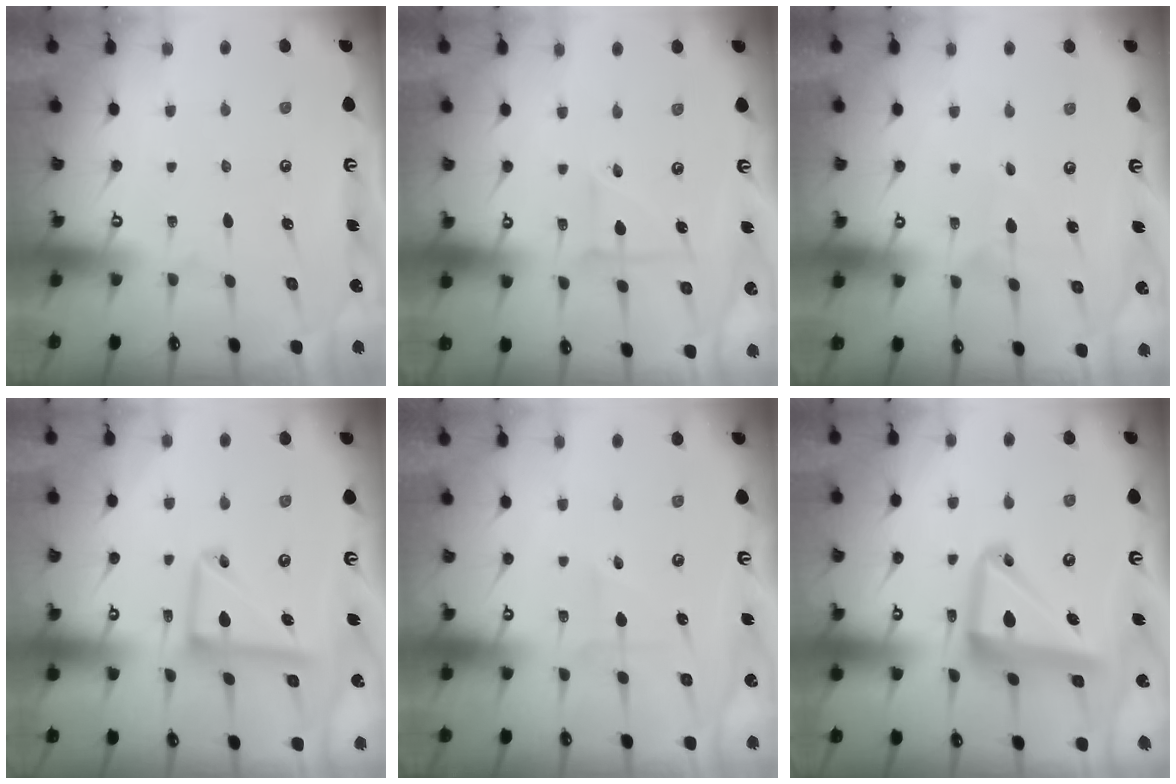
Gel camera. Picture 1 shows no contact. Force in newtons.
{"total": 3.8, "press": 3.6, "slide": 1.0}
{"total": 3.3, "press": 3.3, "slide": 0.2}
{"total": 12.4, "press": 12.4, "slide": 1.3}
{"total": 1.6, "press": 1.6, "slide": 0.3}
{"total": 16.3, "press": 16.2, "slide": 1.8}